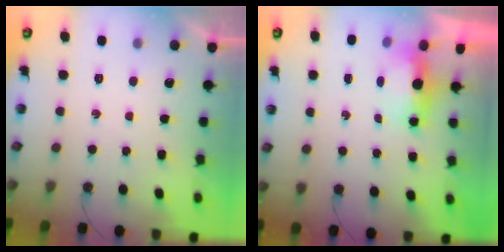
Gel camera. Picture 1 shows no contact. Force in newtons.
{"total": 6.6, "press": 5.4, "slide": 3.9}